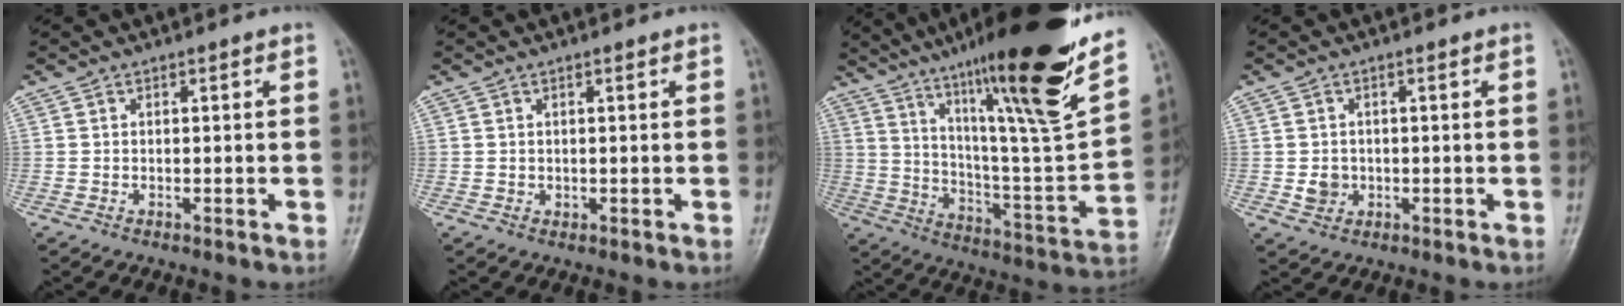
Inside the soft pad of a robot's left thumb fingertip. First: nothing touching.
{"total": 0.8, "force": [0.5, 0.6, 0.3], "torque": [0.001, -0.004, 0.008]}
{"total": 30.5, "force": [18.8, 3.8, 23.7], "torque": [-0.348, -0.062, 0.307]}
{"total": 2.9, "force": [-0.2, 2.5, 1.3], "torque": [-0.009, 0.001, 0.003]}